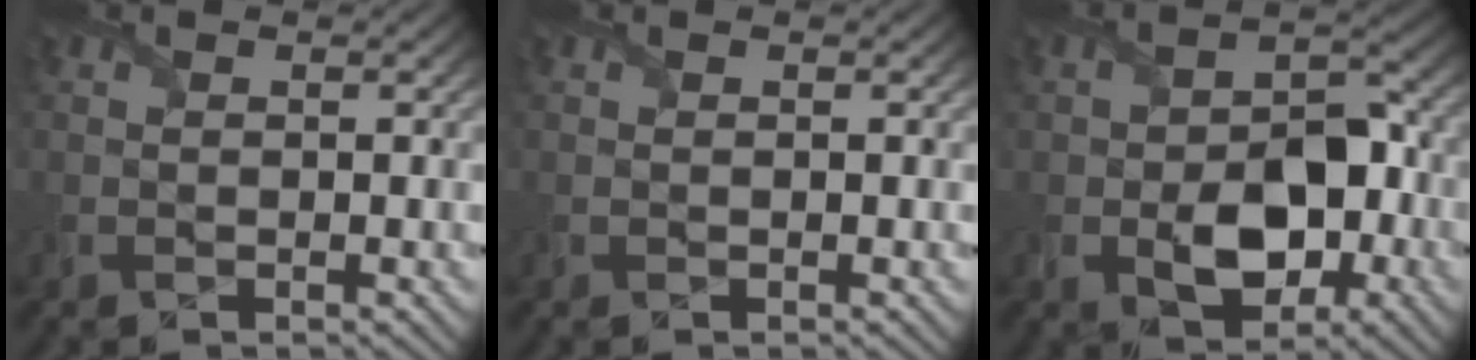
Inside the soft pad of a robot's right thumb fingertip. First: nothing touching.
{"total": 0.0}
{"total": 8.2, "force": [-2.5, 5.0, 6.1], "torque": [-0.094, -0.005, -0.042]}